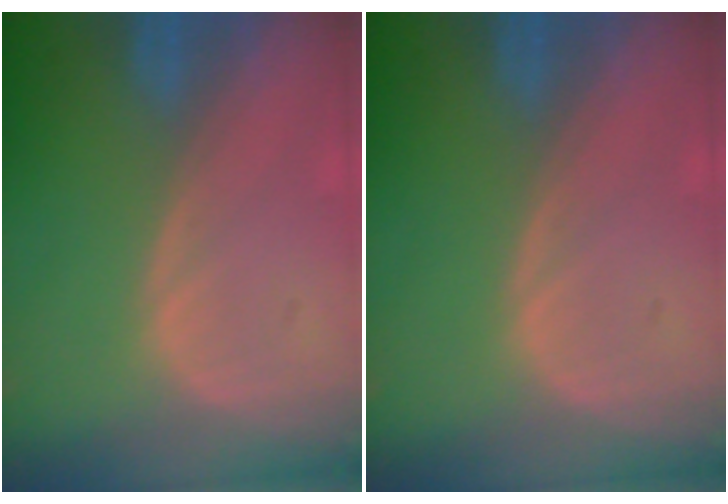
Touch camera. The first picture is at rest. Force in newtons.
{"total": 0.0}